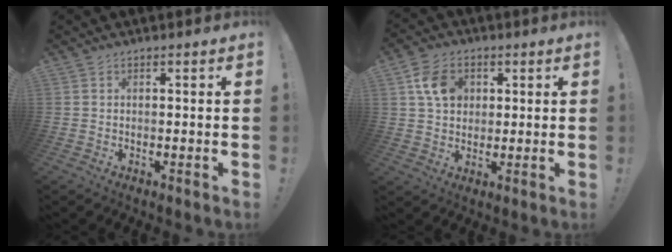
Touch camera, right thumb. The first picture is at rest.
{"total": 9.6, "force": [3.3, 7.4, 5.1], "torque": [-0.079, 0.003, 0.068]}